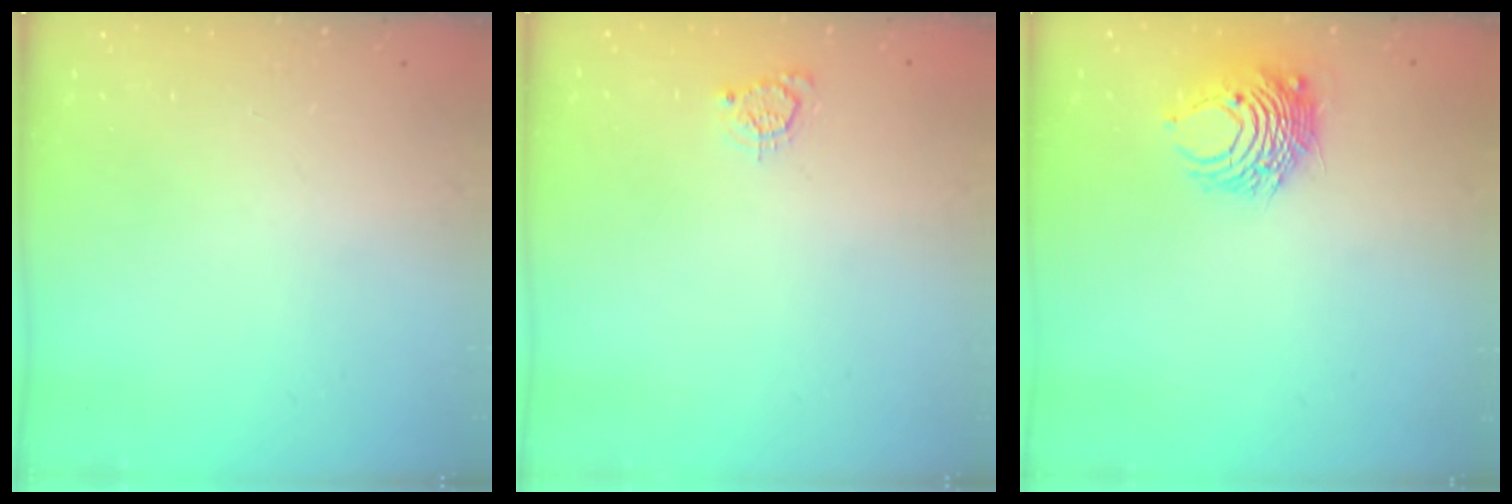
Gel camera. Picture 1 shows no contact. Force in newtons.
{"total": 3.5, "press": 3.5, "slide": 0.4}
{"total": 8.2, "press": 8.2, "slide": 0.3}